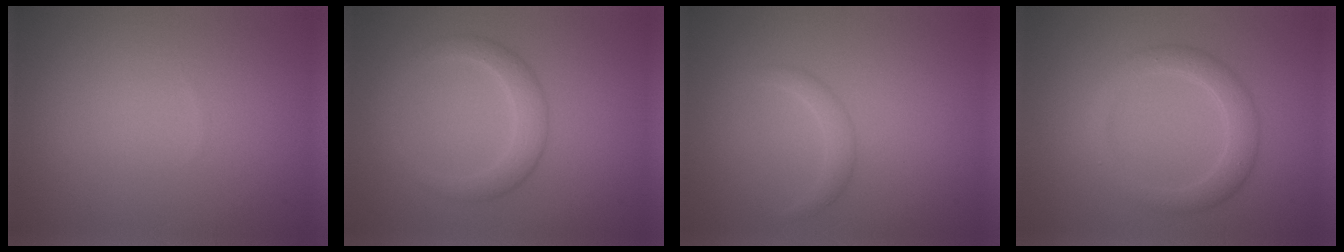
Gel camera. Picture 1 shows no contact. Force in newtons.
{"total": 2.4, "press": 2.4, "slide": 0.1}
{"total": 1.3, "press": 1.3, "slide": 0.1}
{"total": 2.9, "press": 2.9, "slide": 0.1}